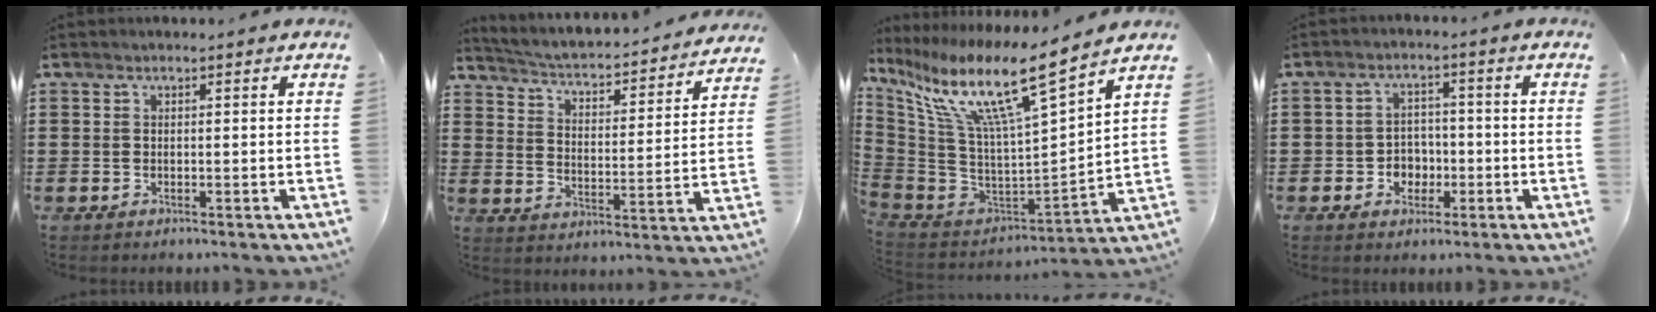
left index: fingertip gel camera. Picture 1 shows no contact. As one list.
[{"total": 2.5, "force": [2.3, -0.2, 0.7], "torque": [-0.033, -0.033, 0.027]}, {"total": 13.7, "force": [8.8, 1.4, 10.4], "torque": [-0.222, -0.065, 0.138]}, {"total": 3.7, "force": [-1.3, 3.2, 1.4], "torque": [-0.027, 0.002, -0.031]}]